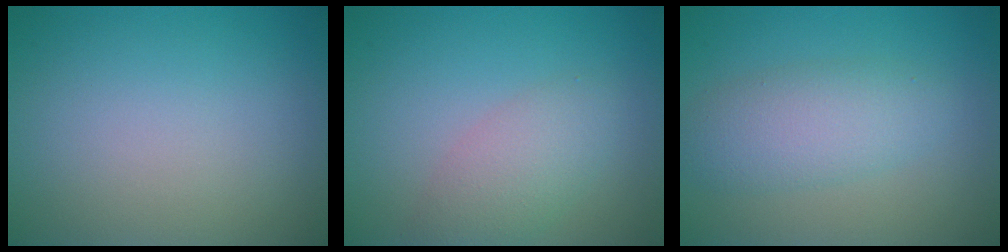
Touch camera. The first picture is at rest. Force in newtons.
{"total": 3.2, "press": 3.2, "slide": 0.2}
{"total": 4.2, "press": 4.2, "slide": 0.1}